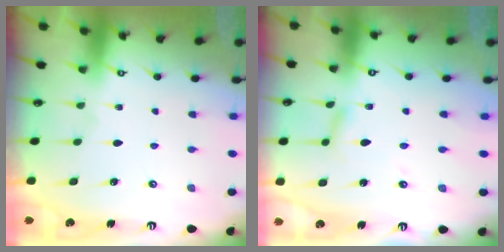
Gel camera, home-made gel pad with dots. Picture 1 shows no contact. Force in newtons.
{"total": 2.2, "press": 2.2, "slide": 0.3}